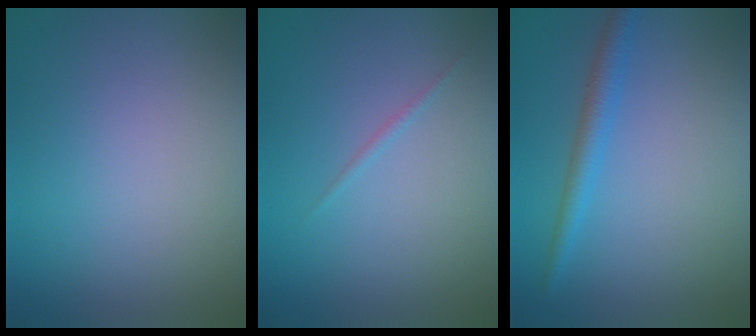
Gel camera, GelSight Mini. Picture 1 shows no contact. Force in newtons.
{"total": 0.6, "press": 0.6, "slide": 0.0}
{"total": 2.1, "press": 2.1, "slide": 0.1}